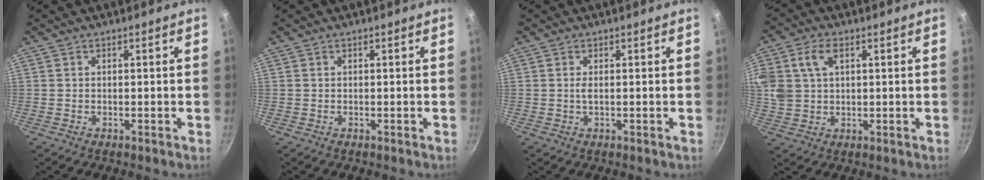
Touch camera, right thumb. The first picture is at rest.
{"total": 0.0}
{"total": 1.0, "force": [0.1, 0.3, 1.0], "torque": [-0.022, -0.001, 0.002]}
{"total": 12.6, "force": [4.2, 9.0, 7.9], "torque": [-0.175, 0.021, 0.081]}